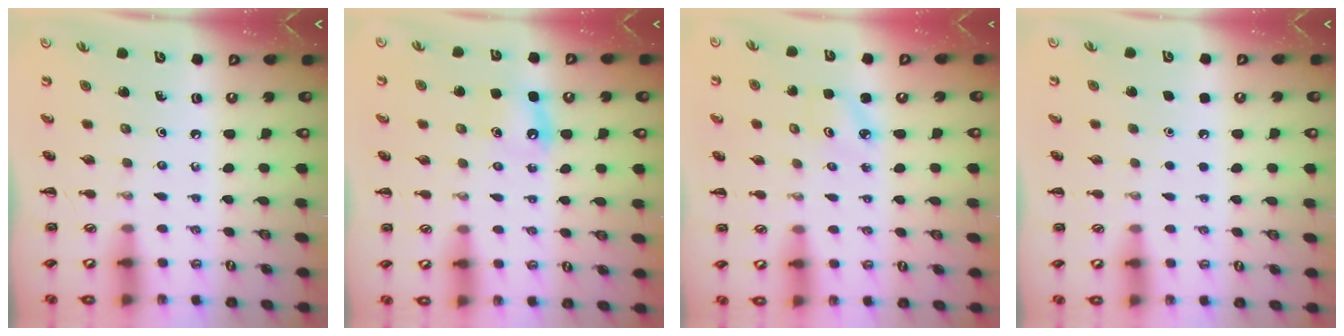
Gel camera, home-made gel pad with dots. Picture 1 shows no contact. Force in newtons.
{"total": 5.7, "press": 5.4, "slide": 1.9}
{"total": 2.5, "press": 2.4, "slide": 0.6}
{"total": 1.7, "press": 1.7, "slide": 0.1}